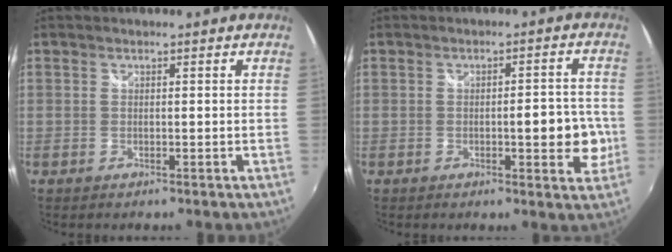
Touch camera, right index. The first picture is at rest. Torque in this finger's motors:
{"motor_torque": [1.85, 0.29, 0.49, 0.05]}